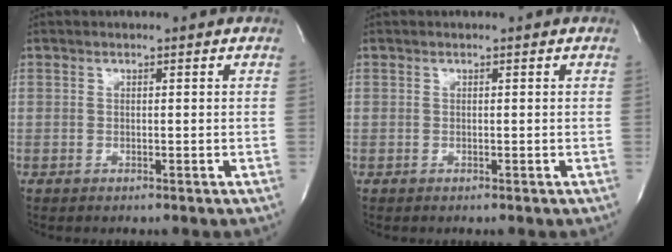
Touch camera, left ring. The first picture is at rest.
{"total": 0.0}